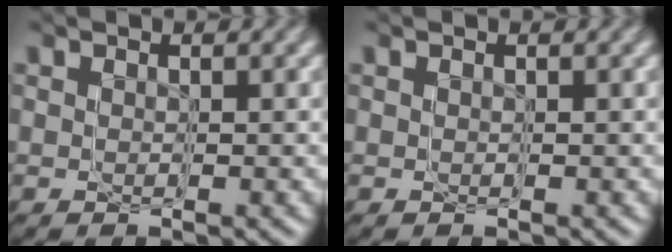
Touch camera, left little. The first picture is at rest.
{"total": 0.0}